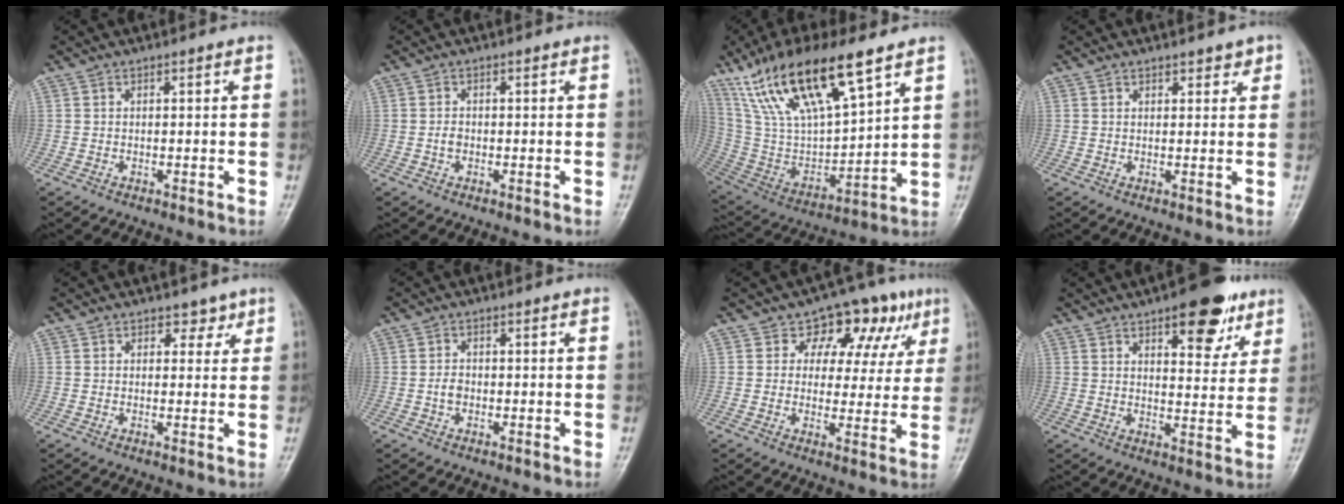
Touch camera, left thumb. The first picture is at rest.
{"total": 1.4, "force": [-0.4, 1.1, 0.9], "torque": [-0.013, 0.003, -0.009]}
{"total": 22.6, "force": [13.8, 7.4, 16.3], "torque": [-0.291, -0.036, 0.272]}
{"total": 2.0, "force": [1.5, 1.1, 0.7], "torque": [0.010, -0.008, 0.017]}
{"total": 2.7, "force": [1.8, 1.9, 0.8], "torque": [0.014, -0.008, 0.021]}
{"total": 2.1, "force": [-0.5, 1.5, 1.3], "torque": [-0.021, 0.007, -0.012]}
{"total": 11.5, "force": [5.7, 7.8, 6.2], "torque": [-0.020, -0.010, 0.070]}
{"total": 12.5, "force": [7.4, 5.3, 8.6], "torque": [-0.073, -0.033, 0.099]}